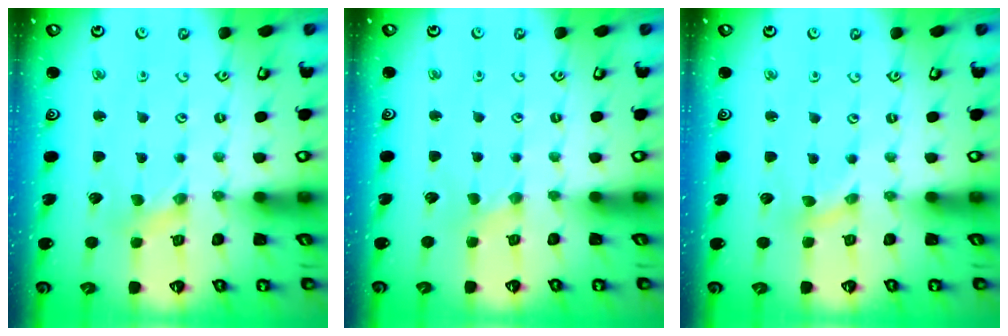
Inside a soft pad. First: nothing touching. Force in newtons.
{"total": 0.0}
{"total": 0.5, "press": 0.5, "slide": 0.0}